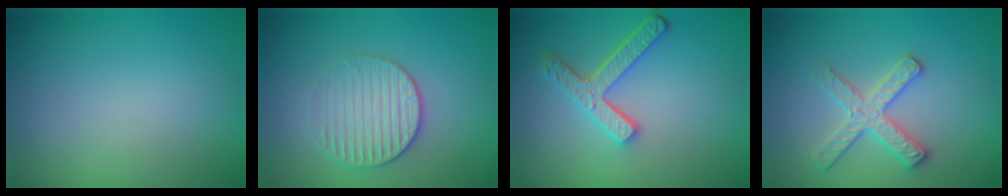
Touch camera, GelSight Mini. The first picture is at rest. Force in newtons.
{"total": 3.1, "press": 2.8, "slide": 1.2}
{"total": 3.8, "press": 3.0, "slide": 2.3}
{"total": 2.9, "press": 2.8, "slide": 0.8}